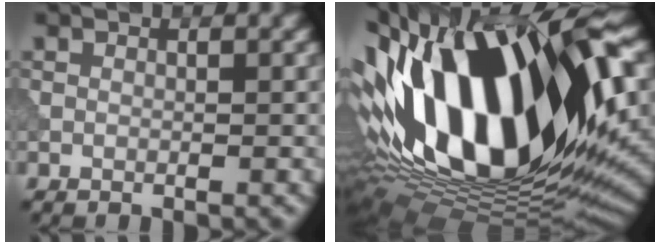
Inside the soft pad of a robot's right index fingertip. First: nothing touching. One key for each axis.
{"total": 17.9, "fx": 2.8, "fy": 9.0, "fz": 15.2, "tx": -0.287, "ty": 0.010, "tz": 0.034}